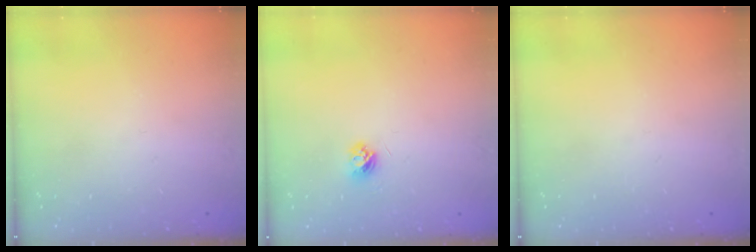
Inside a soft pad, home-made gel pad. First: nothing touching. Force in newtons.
{"total": 3.6, "press": 3.5, "slide": 0.4}
{"total": 0.0}